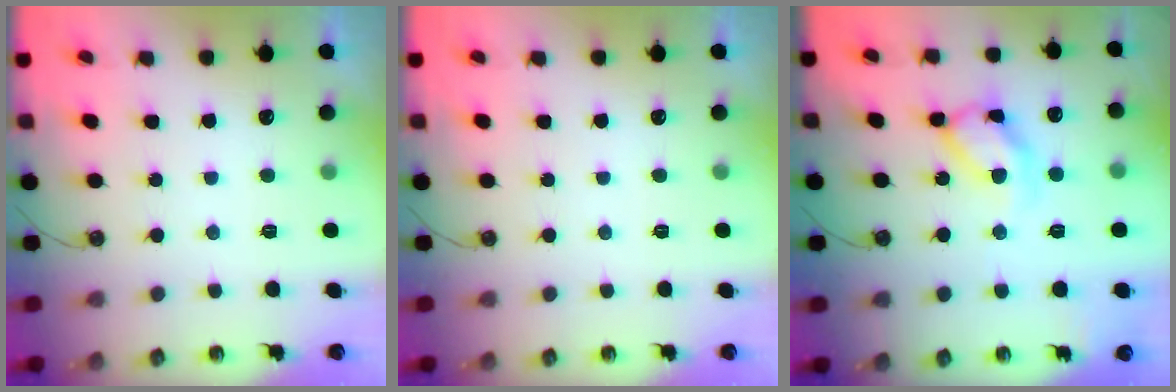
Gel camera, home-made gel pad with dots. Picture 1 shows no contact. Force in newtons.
{"total": 0.0}
{"total": 12.2, "press": 12.2, "slide": 0.8}